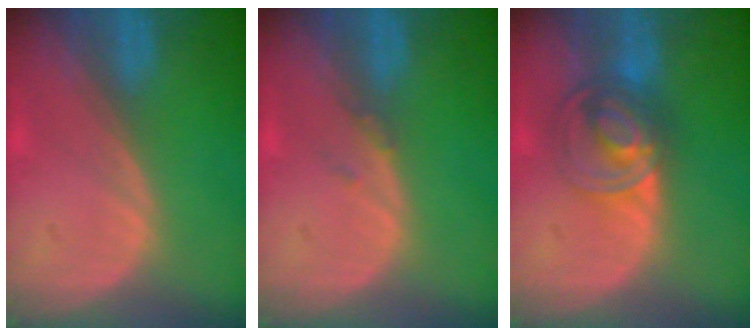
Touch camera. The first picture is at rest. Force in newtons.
{"total": 0.8, "press": 0.8, "slide": 0.1}
{"total": 7.5, "press": 6.1, "slide": 4.3}